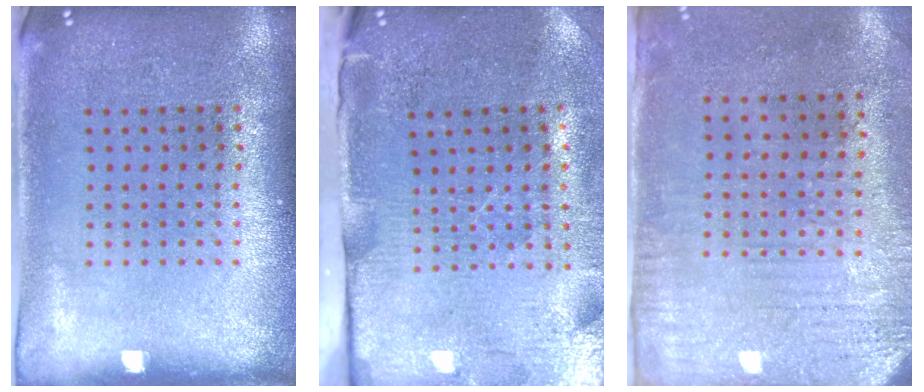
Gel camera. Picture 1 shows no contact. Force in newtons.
{"total": 4.6, "press": 3.7, "slide": 2.7}
{"total": 3.1, "press": 2.5, "slide": 1.9}